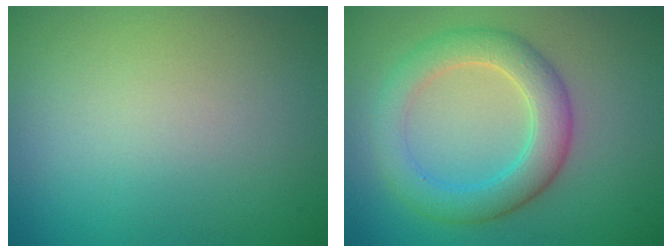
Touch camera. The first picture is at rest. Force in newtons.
{"total": 5.1, "press": 5.0, "slide": 0.3}